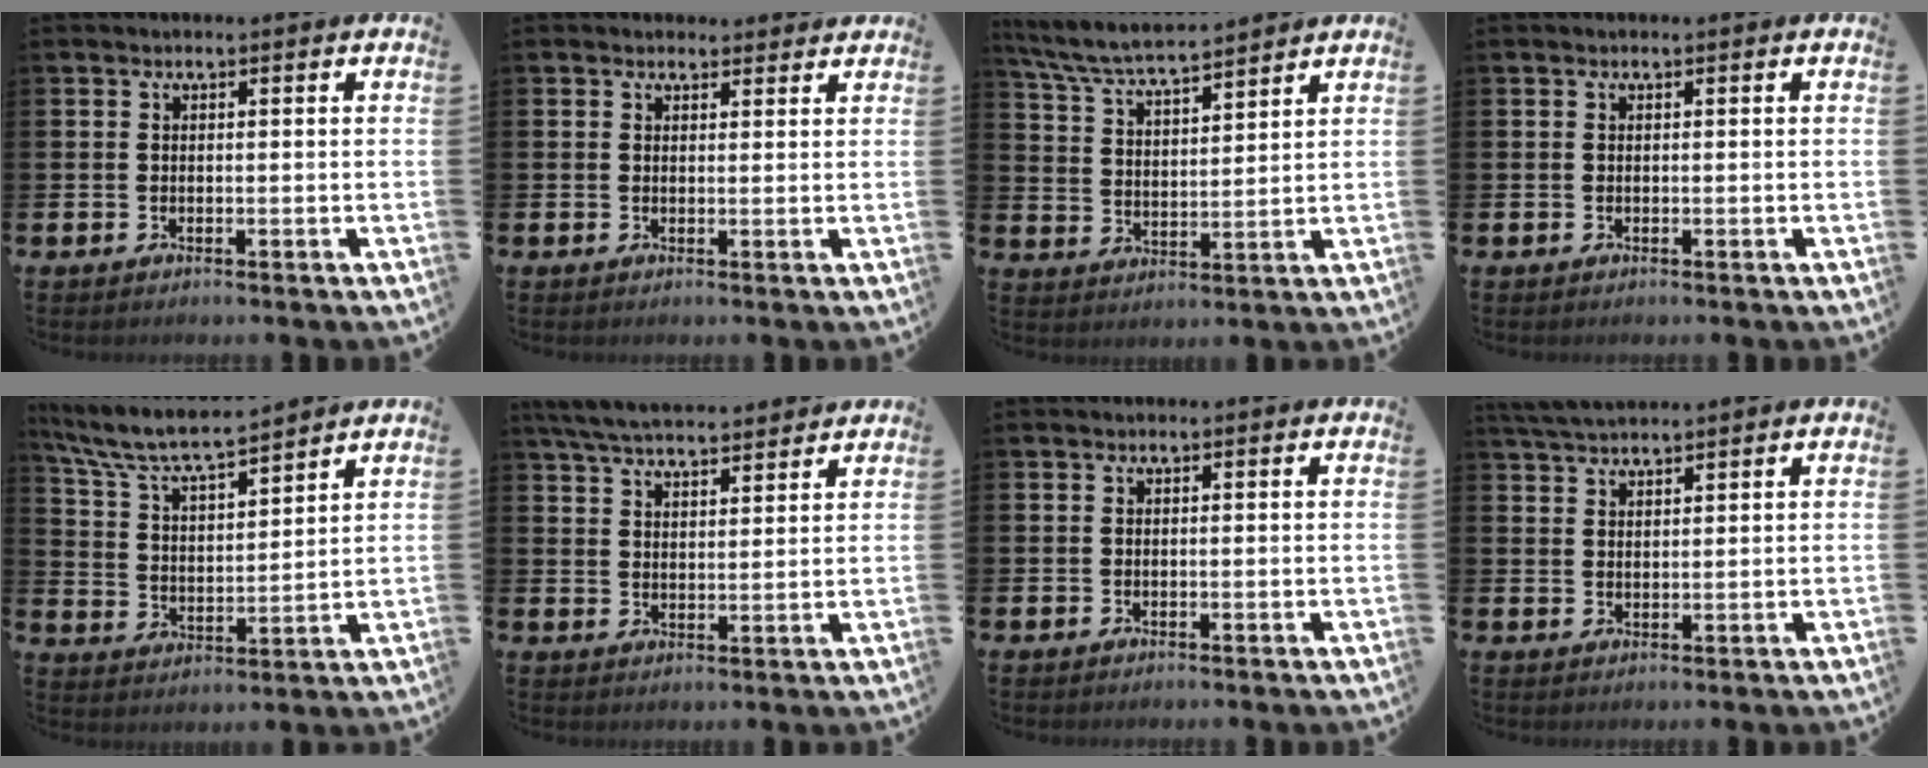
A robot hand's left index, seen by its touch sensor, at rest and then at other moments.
{"total": 1.7, "force": [1.5, 0.7, 0.0], "torque": [0.007, -0.002, 0.027]}
{"total": 6.5, "force": [6.2, 0.5, 1.8], "torque": [-0.066, -0.035, 0.110]}
{"total": 0.0}
{"total": 7.6, "force": [7.0, 0.8, 2.6], "torque": [-0.086, -0.047, 0.121]}
{"total": 5.8, "force": [5.6, 0.7, 1.3], "torque": [-0.049, -0.025, 0.102]}
{"total": 0.0}
{"total": 3.4, "force": [3.2, 0.4, 0.9], "torque": [-0.024, -0.010, 0.061]}